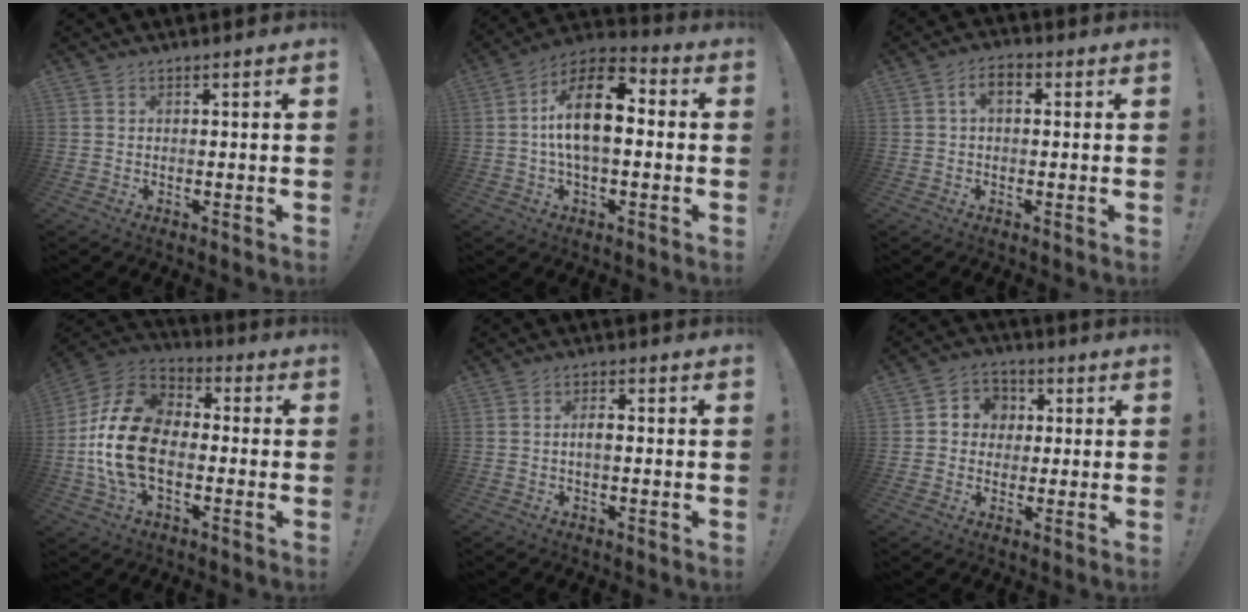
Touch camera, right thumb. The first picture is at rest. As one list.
[{"total": 15.7, "force": [1.2, 7.5, 13.8], "torque": [-0.250, 0.005, 0.015]}, {"total": 4.2, "force": [0.6, 2.3, 3.4], "torque": [-0.061, 0.009, 0.010]}, {"total": 20.2, "force": [-2.9, 13.2, 15.0], "torque": [-0.282, 0.033, -0.040]}, {"total": 2.9, "force": [-0.4, 1.1, 2.7], "torque": [-0.048, 0.006, -0.010]}, {"total": 6.7, "force": [-0.3, 6.4, 1.7], "torque": [-0.019, 0.009, -0.001]}]